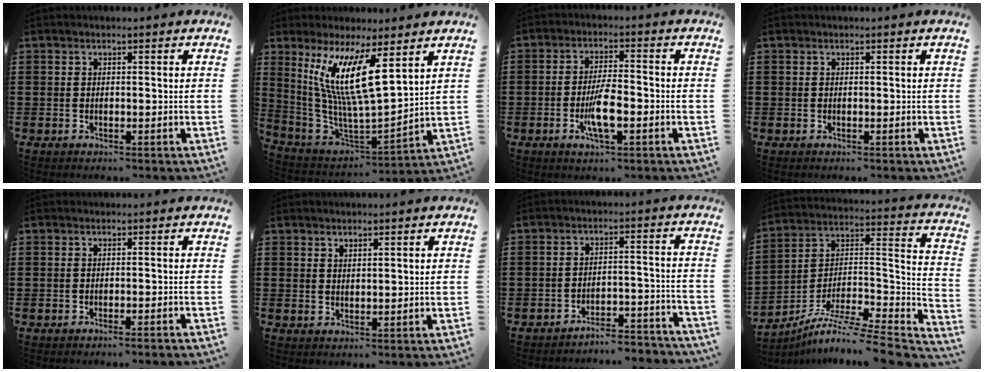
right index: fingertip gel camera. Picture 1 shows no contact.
{"total": 12.0, "force": [5.4, 1.7, 10.6], "torque": [-0.234, -0.038, 0.092]}
{"total": 5.9, "force": [-1.9, 1.5, 5.3], "torque": [-0.115, -0.006, -0.040]}
{"total": 0.0}
{"total": 0.5, "force": [-0.5, -0.1, 0.3], "torque": [-0.007, -0.001, -0.010]}
{"total": 1.4, "force": [1.3, 0.3, 0.2], "torque": [-0.006, 0.002, 0.025]}
{"total": 4.5, "force": [-4.3, 0.2, 1.0], "torque": [-0.022, 0.001, -0.089]}
{"total": 8.0, "force": [-6.1, 0.8, 5.1], "torque": [-0.090, -0.005, -0.125]}